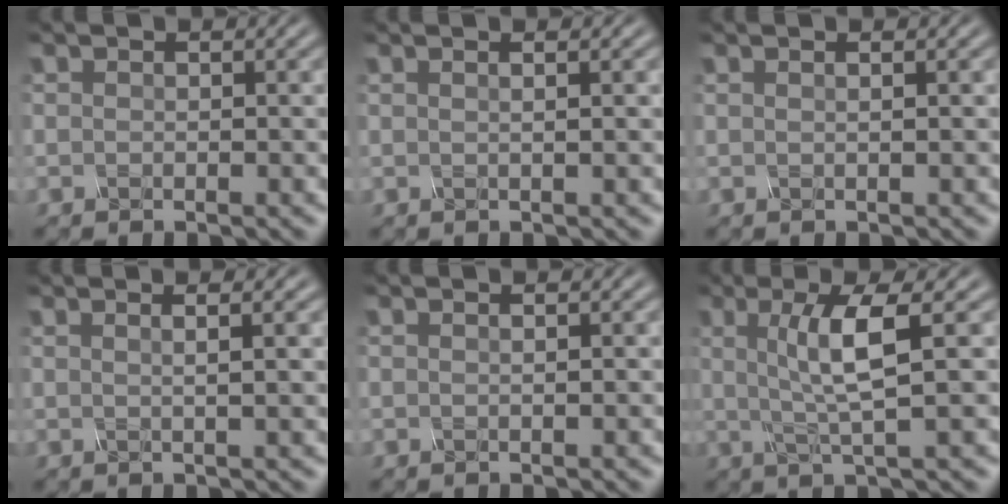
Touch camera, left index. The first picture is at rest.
{"total": 2.0, "force": [0.8, 0.9, 1.6], "torque": [-0.007, 0.000, -0.010]}
{"total": 1.4, "force": [0.6, 0.6, 1.1], "torque": [-0.003, -0.001, -0.005]}
{"total": 4.3, "force": [1.7, 1.8, 3.5], "torque": [-0.024, 0.024, -0.013]}
{"total": 1.1, "force": [0.5, 0.5, 0.8], "torque": [-0.004, -0.001, -0.003]}
{"total": 4.9, "force": [1.0, 0.7, 4.7], "torque": [-0.085, 0.002, 0.021]}